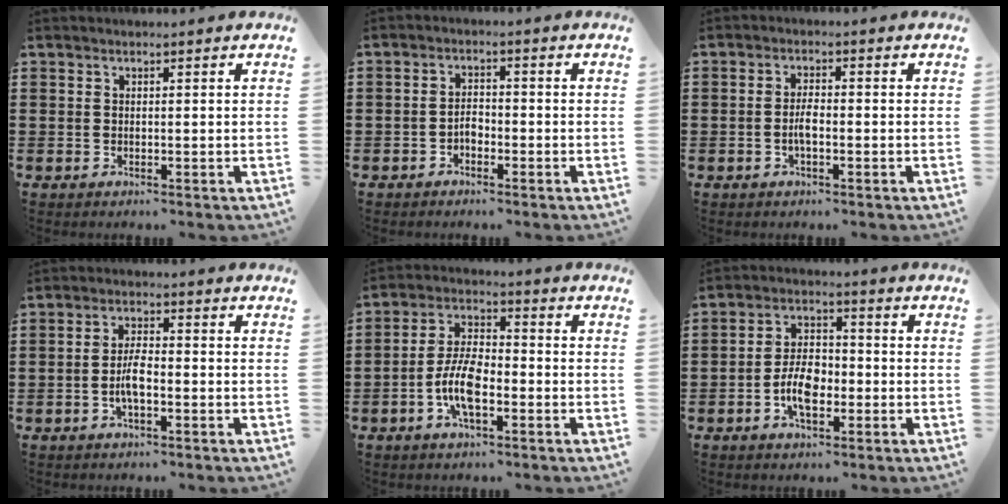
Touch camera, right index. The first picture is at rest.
{"total": 1.8, "force": [-1.1, 1.2, 0.8], "torque": [-0.017, 0.005, -0.024]}
{"total": 2.4, "force": [-0.7, 0.8, 2.2], "torque": [-0.047, 0.002, -0.016]}
{"total": 3.9, "force": [-1.1, 1.3, 3.5], "torque": [-0.082, -0.001, -0.027]}
{"total": 7.5, "force": [-2.6, 3.1, 6.2], "torque": [-0.149, -0.004, -0.057]}
{"total": 6.0, "force": [-1.9, 3.3, 4.7], "torque": [-0.105, 0.002, -0.040]}